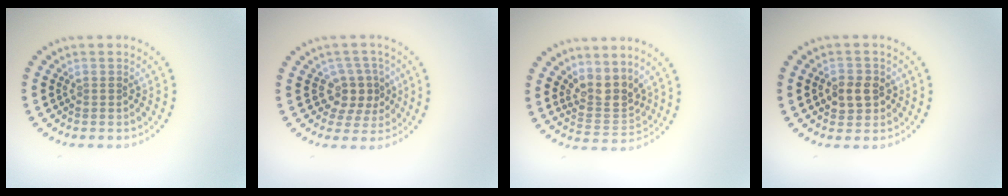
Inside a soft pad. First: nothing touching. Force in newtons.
{"total": 3.0, "press": 2.5, "slide": 1.7}
{"total": 3.2, "press": 2.5, "slide": 2.0}
{"total": 2.5, "press": 2.5, "slide": 0.4}